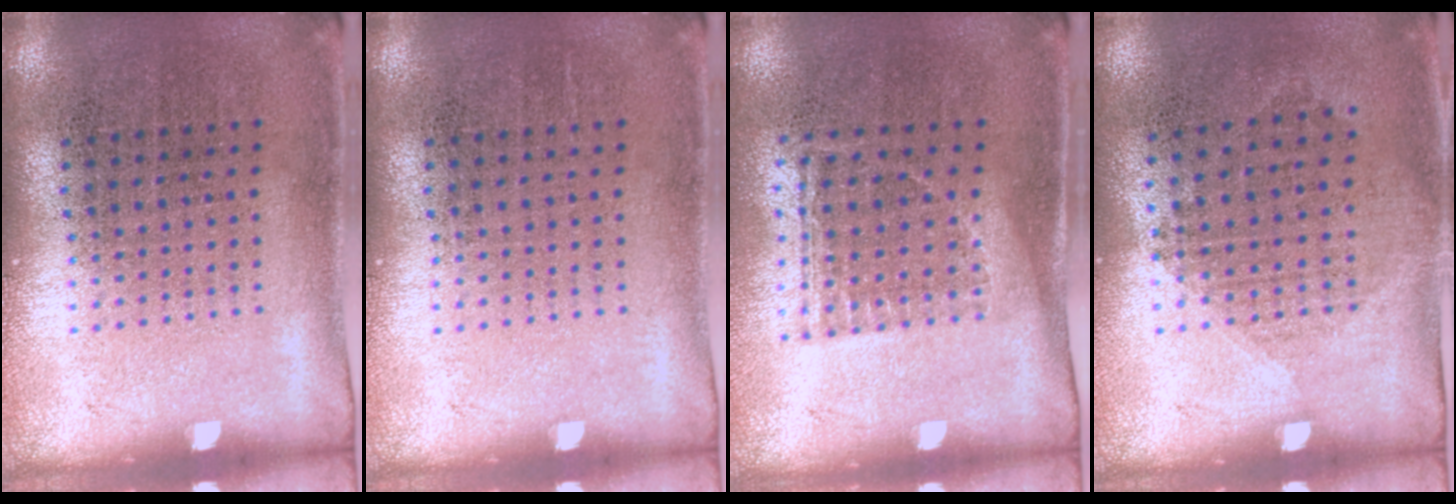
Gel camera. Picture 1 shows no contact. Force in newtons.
{"total": 0.0}
{"total": 1.2, "press": 0.9, "slide": 0.7}
{"total": 1.0, "press": 0.9, "slide": 0.4}